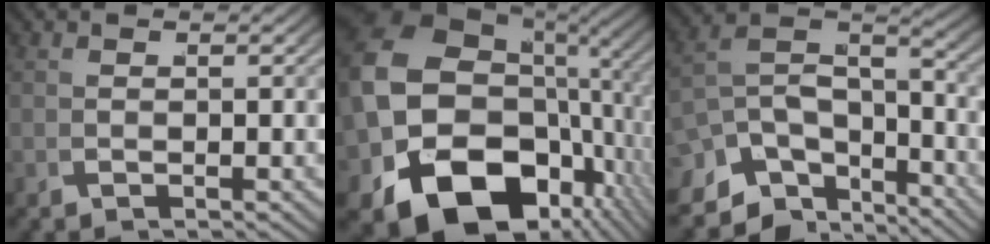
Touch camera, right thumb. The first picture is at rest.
{"total": 21.3, "force": [-3.7, 15.1, 14.5], "torque": [-0.275, -0.067, -0.039]}
{"total": 10.2, "force": [-1.3, 7.0, 7.2], "torque": [-0.142, -0.022, -0.020]}